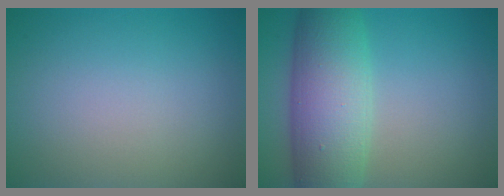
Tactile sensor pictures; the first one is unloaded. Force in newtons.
{"total": 8.7, "press": 8.7, "slide": 0.2}